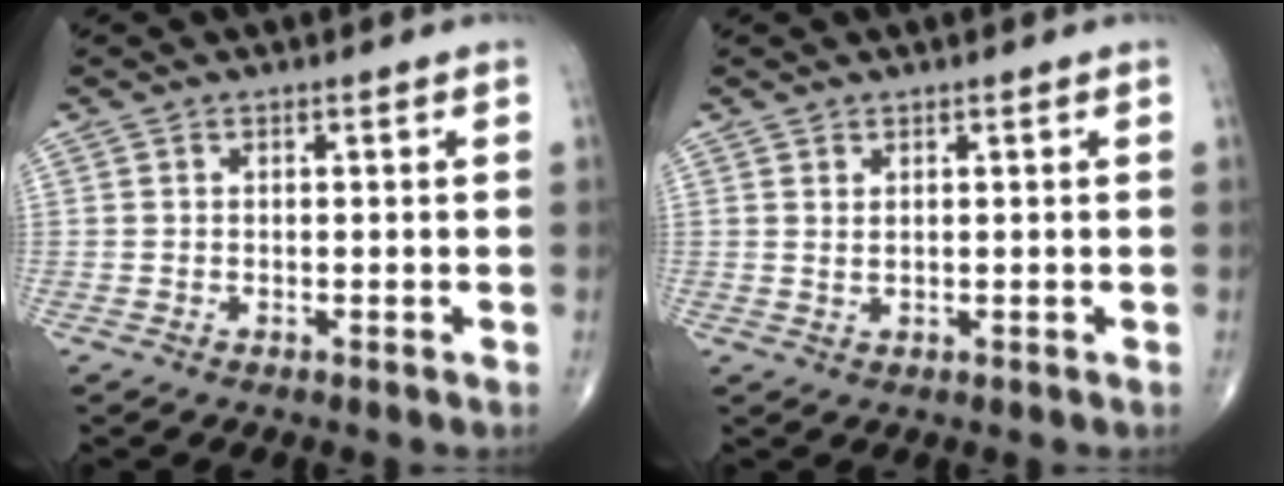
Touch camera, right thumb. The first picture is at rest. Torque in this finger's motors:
{"motor_torque": [-0.16, 0.37, -0.01, 0.00, 0.02]}